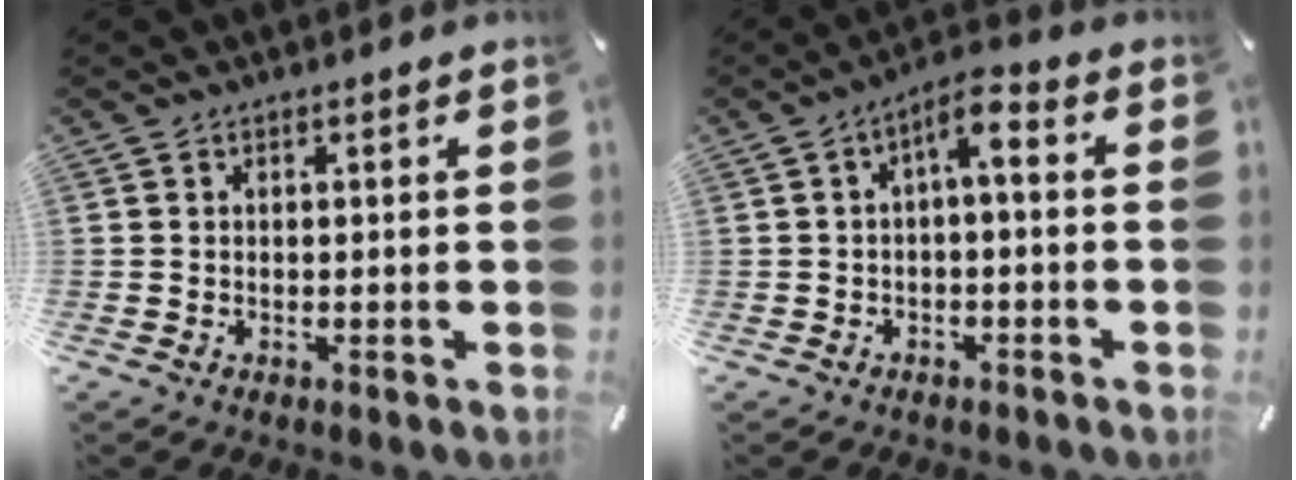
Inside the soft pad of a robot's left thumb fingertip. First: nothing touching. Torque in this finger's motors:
{"motor_torque": [0.04, 0.06, 0.38, 0.32, 0.01]}